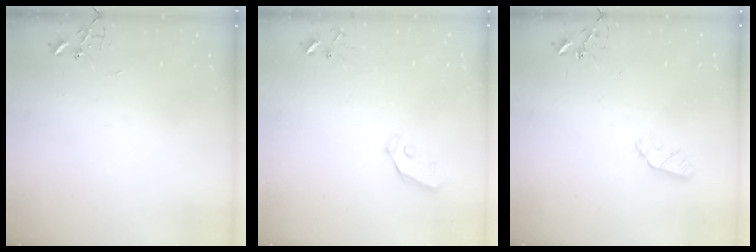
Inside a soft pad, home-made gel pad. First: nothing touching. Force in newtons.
{"total": 4.9, "press": 4.9, "slide": 0.2}
{"total": 6.6, "press": 6.6, "slide": 0.2}